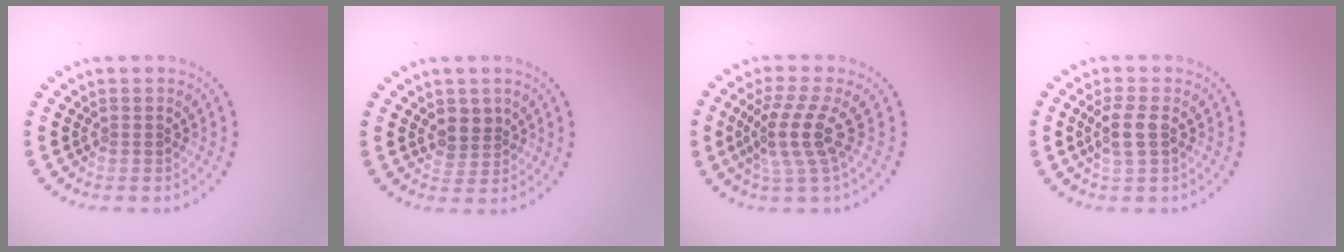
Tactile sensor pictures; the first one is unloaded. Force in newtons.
{"total": 2.0, "press": 1.7, "slide": 1.0}
{"total": 3.8, "press": 2.7, "slide": 2.7}
{"total": 2.2, "press": 2.0, "slide": 0.8}